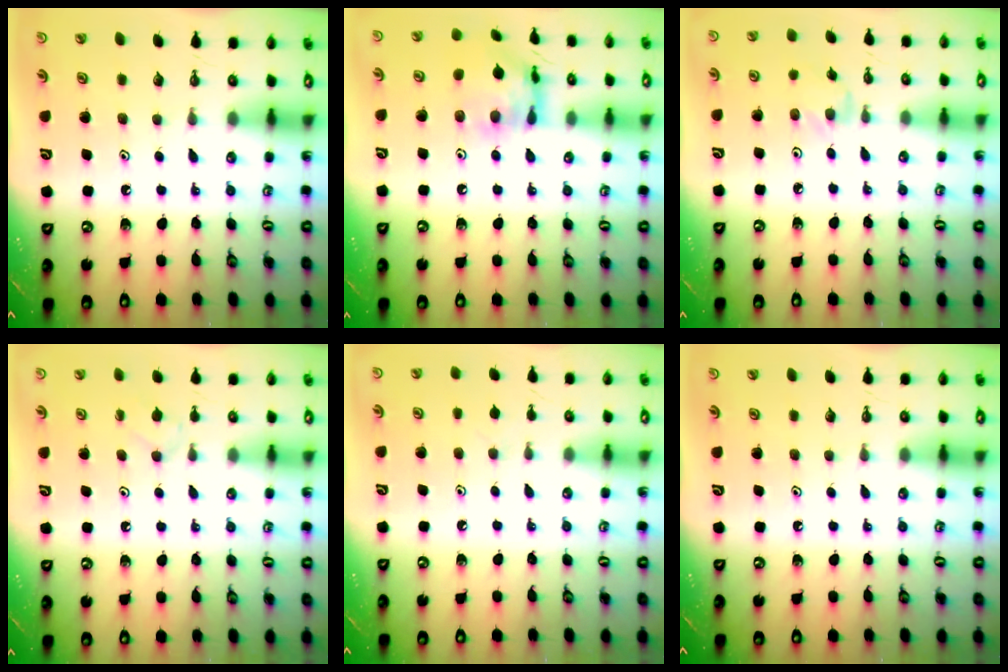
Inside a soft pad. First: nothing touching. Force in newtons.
{"total": 13.2, "press": 13.2, "slide": 1.3}
{"total": 2.1, "press": 2.1, "slide": 0.4}
{"total": 3.5, "press": 3.5, "slide": 0.6}
{"total": 2.9, "press": 2.8, "slide": 0.6}
{"total": 0.0}